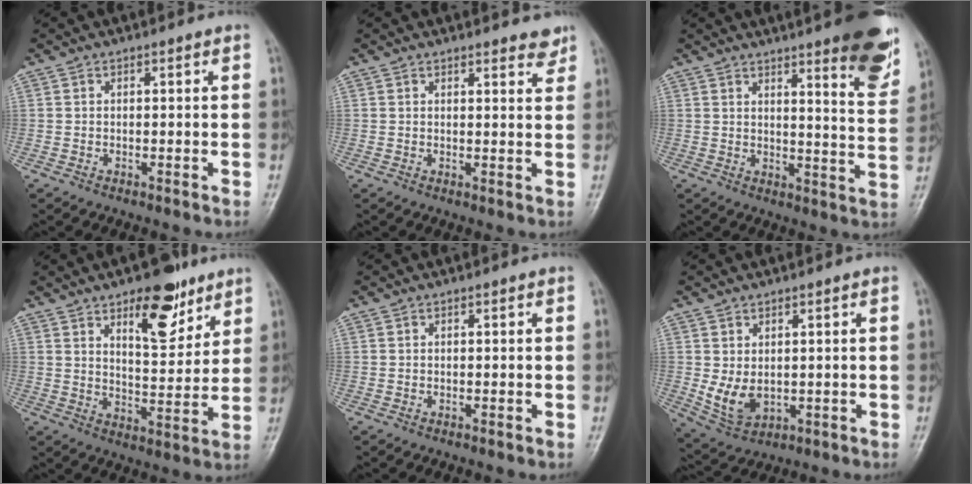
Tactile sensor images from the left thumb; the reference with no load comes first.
{"total": 3.5, "force": [3.0, 1.0, 1.3], "torque": [0.000, -0.019, 0.031]}
{"total": 14.5, "force": [9.0, 2.8, 11.0], "torque": [-0.112, -0.054, 0.113]}
{"total": 12.5, "force": [7.4, 5.3, 8.5], "torque": [-0.092, -0.045, 0.114]}
{"total": 0.0}
{"total": 6.1, "force": [0.4, 4.1, 4.4], "torque": [-0.070, -0.015, 0.027]}